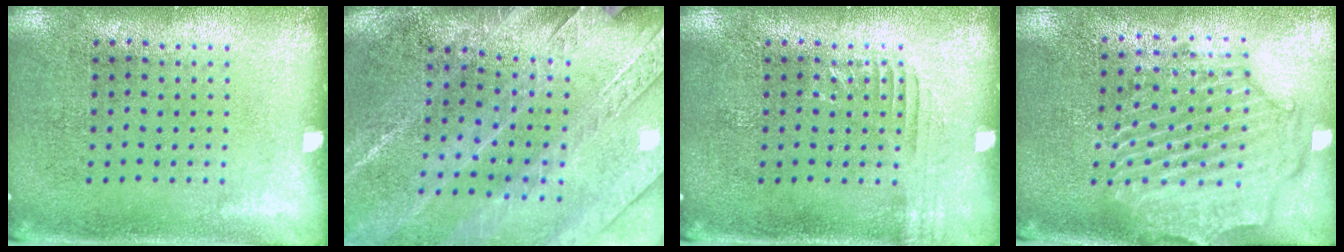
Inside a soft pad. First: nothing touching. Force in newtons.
{"total": 2.9, "press": 2.9, "slide": 0.4}
{"total": 1.2, "press": 1.2, "slide": 0.3}
{"total": 2.4, "press": 2.2, "slide": 0.8}